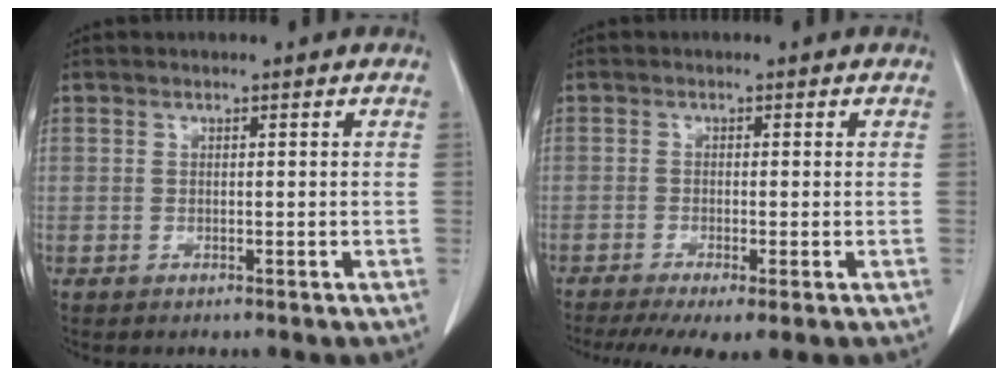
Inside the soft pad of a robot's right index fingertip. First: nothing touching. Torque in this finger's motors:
{"motor_torque": [1.09, -1.04, 0.64, 0.15]}